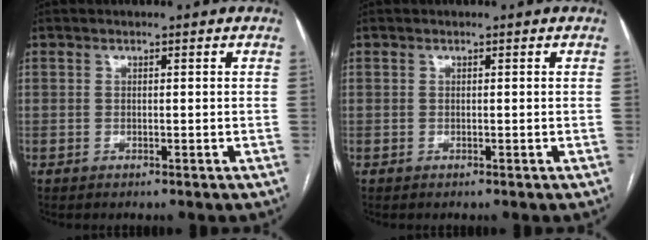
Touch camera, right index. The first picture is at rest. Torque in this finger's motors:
{"motor_torque": [0.00, 0.00, 0.00, 0.00]}